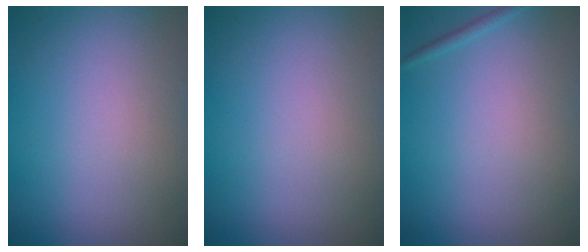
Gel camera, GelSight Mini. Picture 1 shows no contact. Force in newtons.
{"total": 0.0}
{"total": 0.6, "press": 0.6, "slide": 0.1}